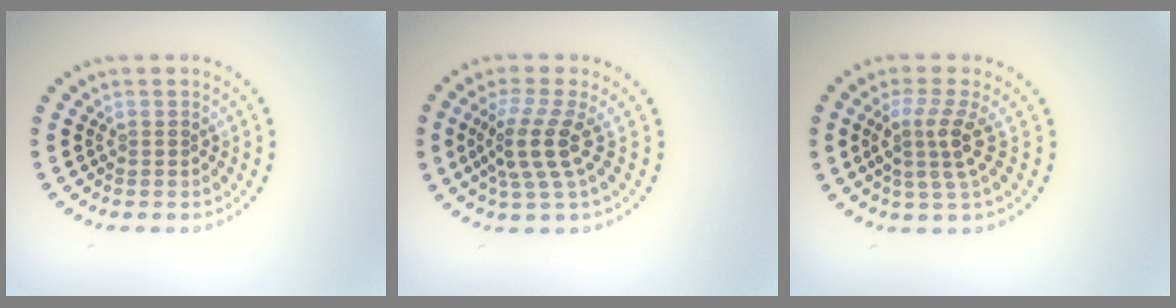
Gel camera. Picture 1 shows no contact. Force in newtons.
{"total": 3.7, "press": 2.8, "slide": 2.5}
{"total": 3.0, "press": 2.2, "slide": 2.0}